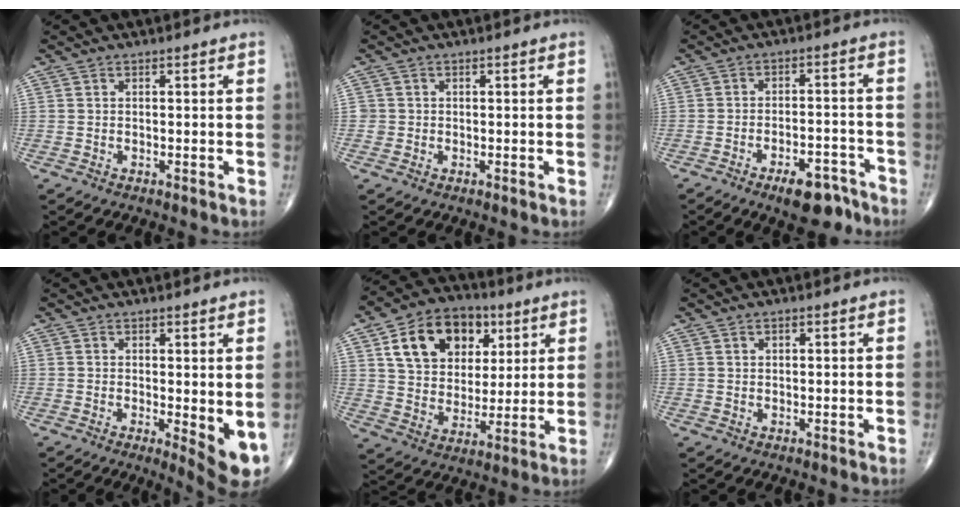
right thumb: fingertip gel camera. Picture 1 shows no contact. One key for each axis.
{"total": 1.2, "fx": -0.1, "fy": 1.2, "fz": 0.0, "tx": 0.009, "ty": 0.006, "tz": -0.004}
{"total": 8.5, "fx": -5.8, "fy": 3.3, "fz": 5.2, "tx": -0.064, "ty": 0.038, "tz": -0.086}
{"total": 6.7, "fx": -0.4, "fy": 2.0, "fz": 6.3, "tx": -0.082, "ty": -0.017, "tz": -0.001}
{"total": 17.2, "fx": 6.8, "fy": 12.3, "fz": 9.9, "tx": -0.131, "ty": -0.011, "tz": 0.117}
{"total": 0.8, "fx": 0.5, "fy": 0.4, "fz": 0.5, "tx": -0.005, "ty": -0.002, "tz": 0.007}